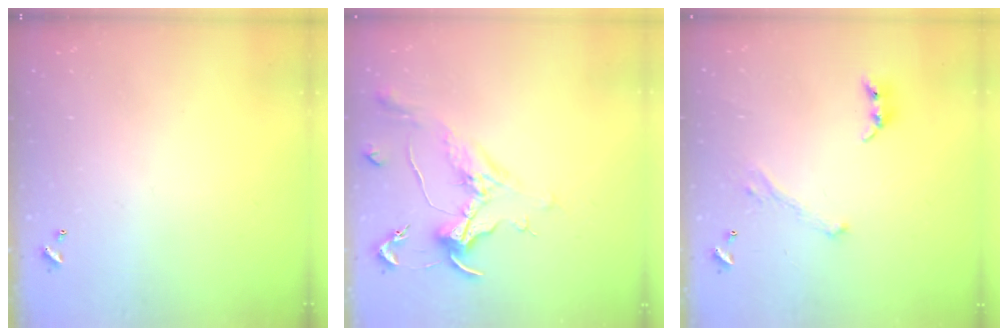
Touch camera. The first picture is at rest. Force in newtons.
{"total": 1.7, "press": 1.6, "slide": 0.6}
{"total": 2.6, "press": 2.4, "slide": 1.0}